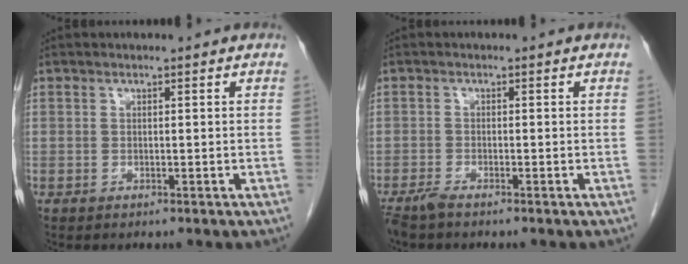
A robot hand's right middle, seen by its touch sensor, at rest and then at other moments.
{"total": 1.9, "force": [-1.6, 0.0, 1.0], "torque": [-0.027, -0.006, -0.034]}